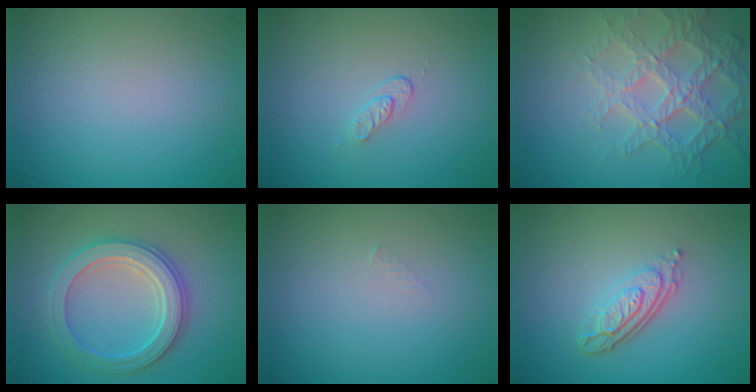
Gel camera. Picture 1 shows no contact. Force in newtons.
{"total": 1.2, "press": 0.6, "slide": 1.0}
{"total": 5.0, "press": 4.5, "slide": 2.3}
{"total": 5.5, "press": 5.4, "slide": 1.0}
{"total": 0.7, "press": 0.7, "slide": 0.1}
{"total": 4.1, "press": 2.9, "slide": 2.9}